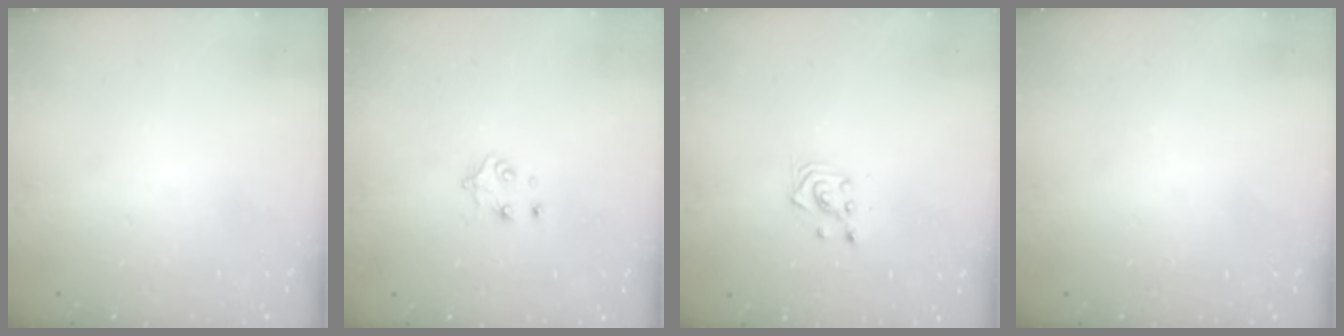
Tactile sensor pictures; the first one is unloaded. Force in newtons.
{"total": 5.3, "press": 5.2, "slide": 0.8}
{"total": 3.0, "press": 2.9, "slide": 0.8}
{"total": 0.0}